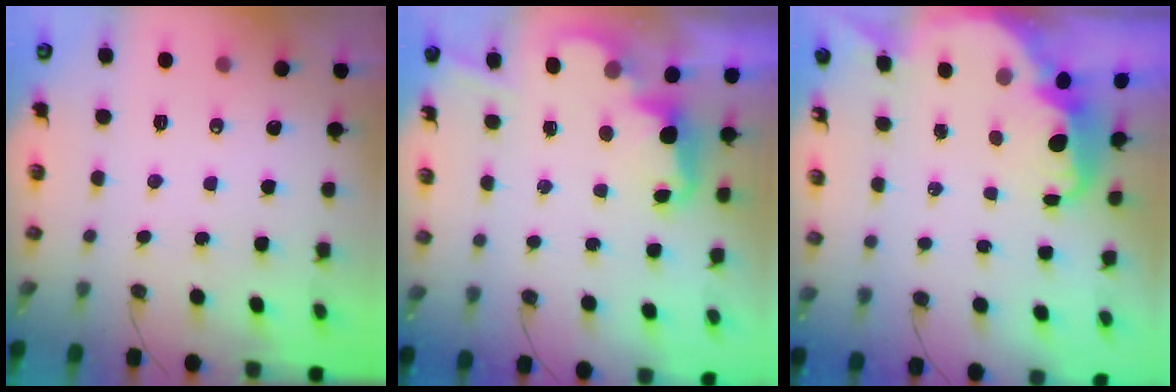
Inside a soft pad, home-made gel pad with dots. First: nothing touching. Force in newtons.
{"total": 2.5, "press": 2.5, "slide": 0.5}
{"total": 3.8, "press": 3.7, "slide": 0.4}